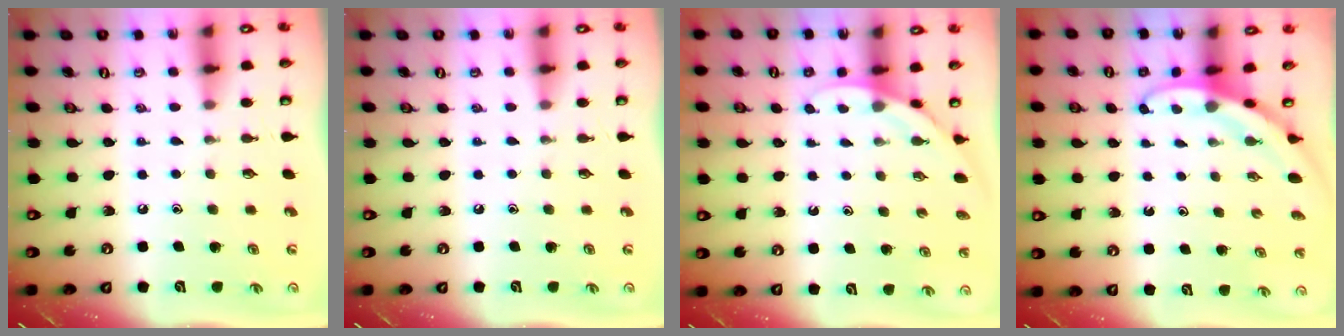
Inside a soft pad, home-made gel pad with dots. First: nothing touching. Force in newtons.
{"total": 0.0}
{"total": 3.8, "press": 3.8, "slide": 0.2}
{"total": 3.1, "press": 3.1, "slide": 0.1}